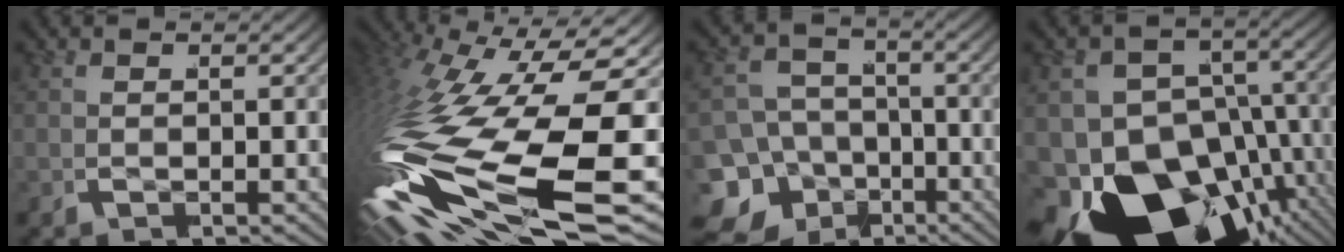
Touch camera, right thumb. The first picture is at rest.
{"total": 18.1, "force": [-3.1, 8.4, 15.8], "torque": [-0.345, -0.052, -0.020]}
{"total": 13.8, "force": [-5.1, 11.7, 5.2], "torque": [-0.110, -0.066, -0.080]}
{"total": 23.0, "force": [-8.5, 15.9, 14.4], "torque": [-0.273, -0.101, -0.111]}